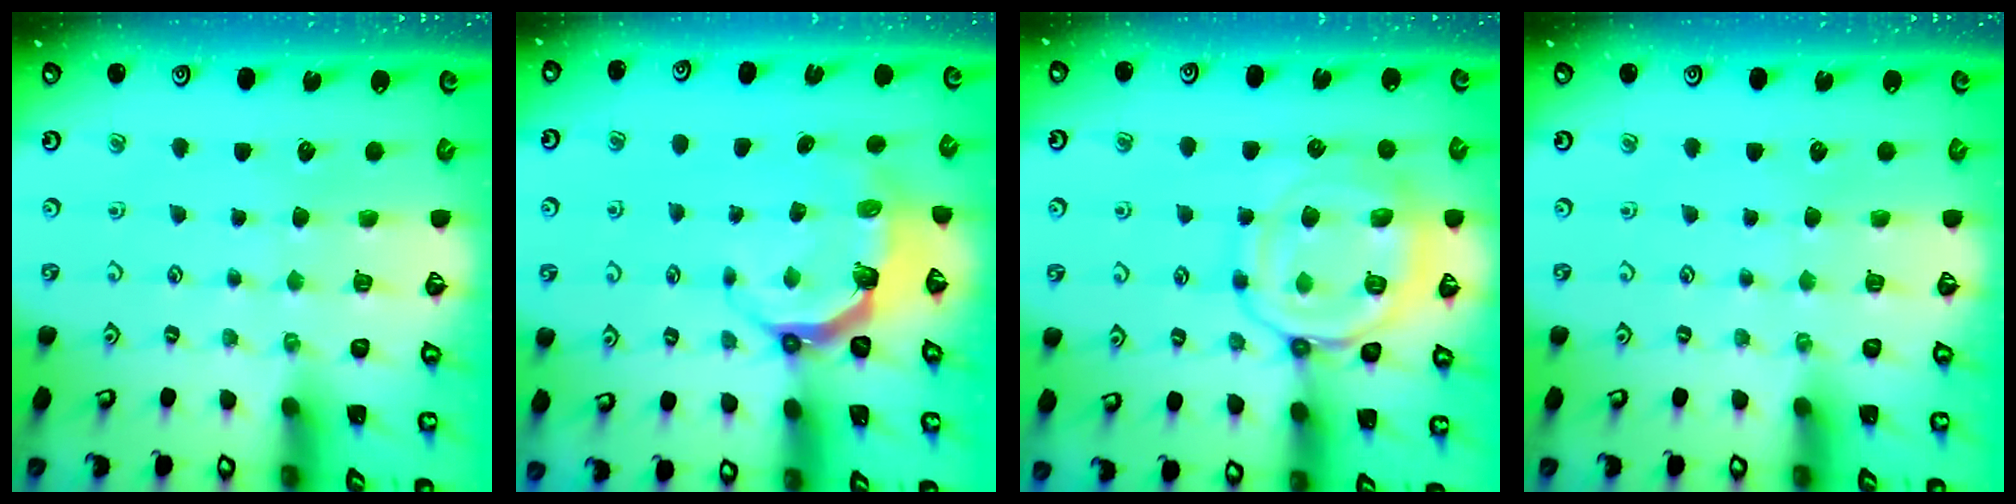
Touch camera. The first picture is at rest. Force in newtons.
{"total": 5.5, "press": 4.0, "slide": 3.7}
{"total": 13.9, "press": 13.8, "slide": 1.5}
{"total": 0.0}